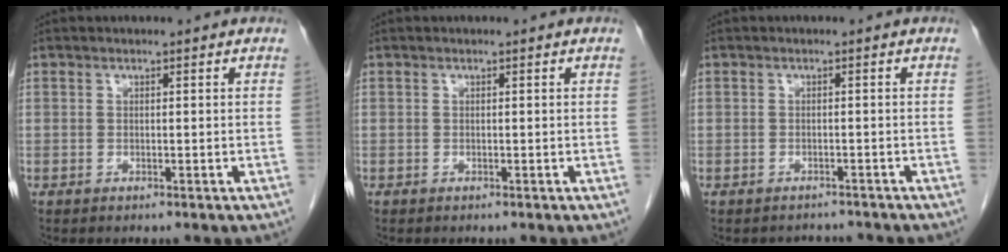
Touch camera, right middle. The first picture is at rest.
{"total": 0.0}
{"total": 2.7, "force": [-2.5, 0.9, -0.5], "torque": [0.007, 0.003, -0.034]}